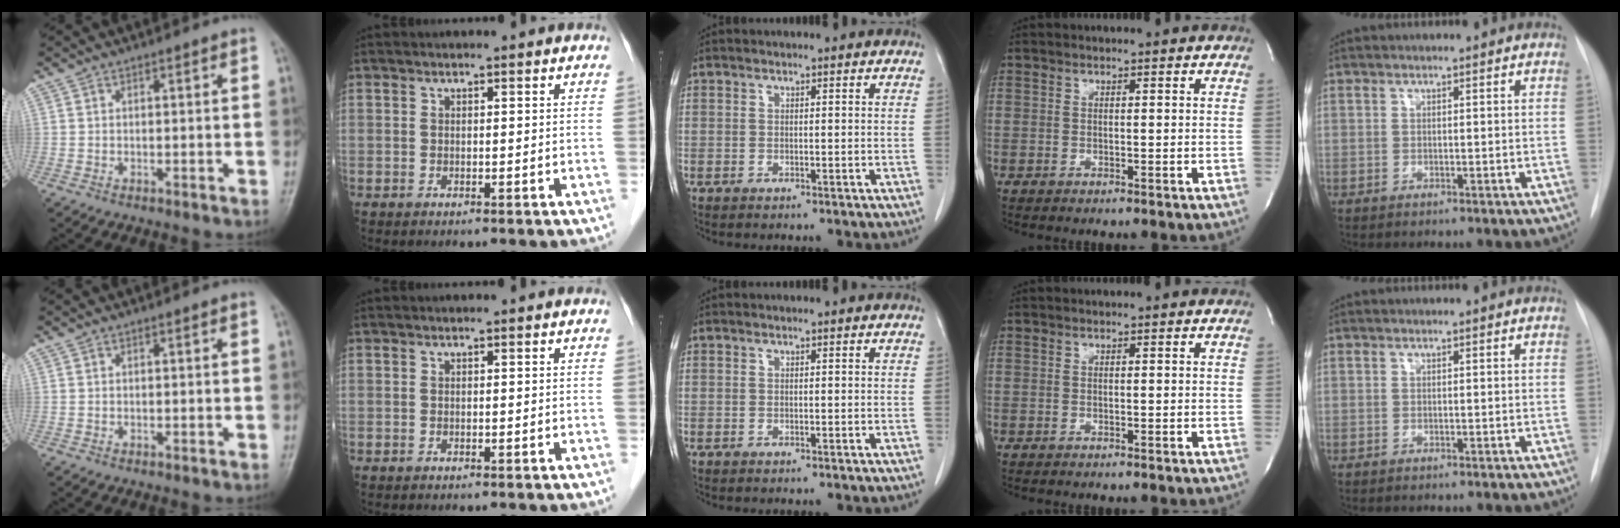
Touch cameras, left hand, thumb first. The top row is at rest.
{}